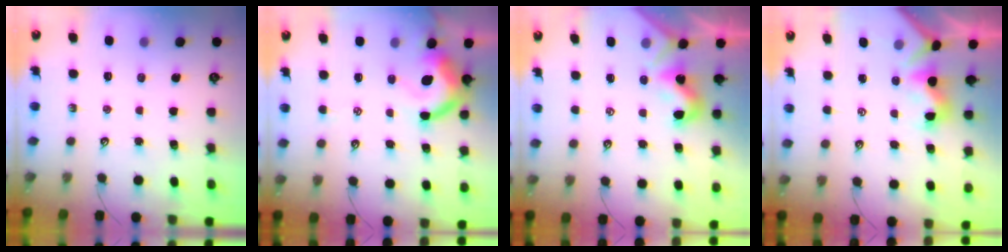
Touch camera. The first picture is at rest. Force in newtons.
{"total": 7.2, "press": 7.0, "slide": 1.5}
{"total": 2.1, "press": 2.0, "slide": 0.4}
{"total": 1.5, "press": 1.3, "slide": 0.8}